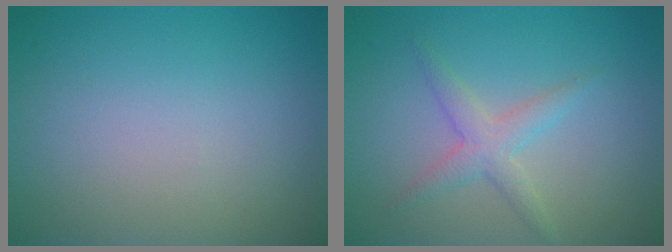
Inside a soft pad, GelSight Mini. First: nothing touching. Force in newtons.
{"total": 2.4, "press": 2.4, "slide": 0.1}